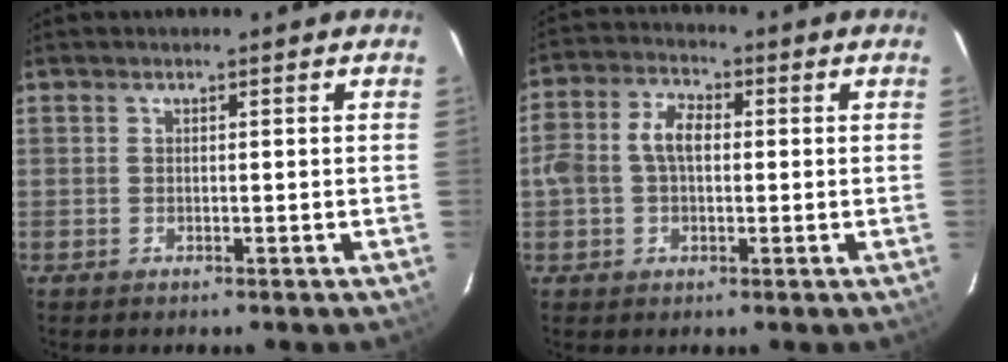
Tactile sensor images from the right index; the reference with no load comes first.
{"total": 7.0, "force": [0.0, 4.6, 5.2], "torque": [-0.108, 0.020, -0.001]}